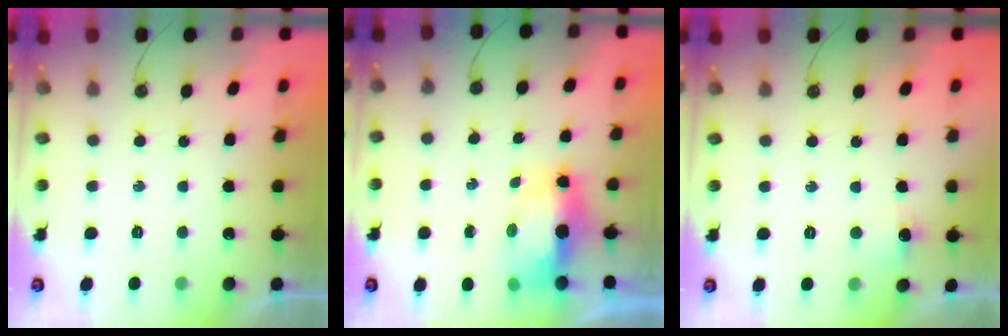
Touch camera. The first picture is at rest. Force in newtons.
{"total": 7.4, "press": 7.4, "slide": 0.6}
{"total": 5.9, "press": 5.8, "slide": 0.9}